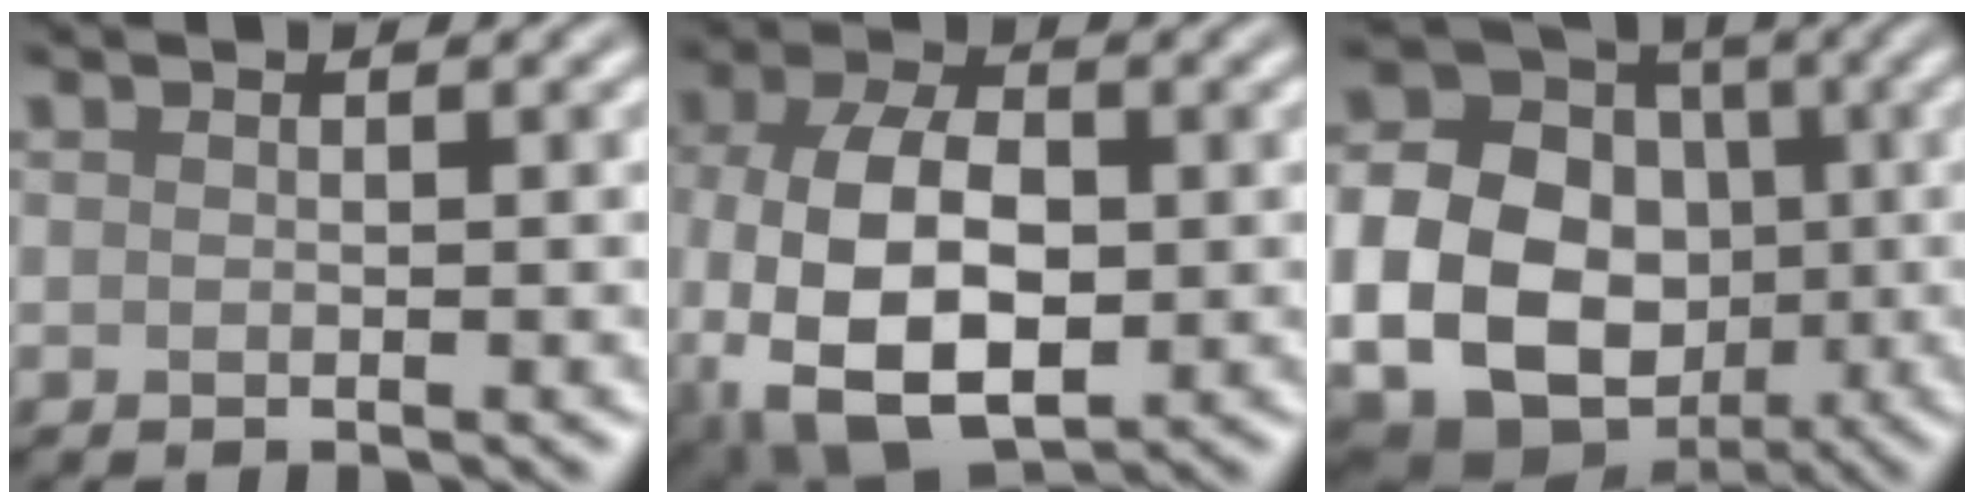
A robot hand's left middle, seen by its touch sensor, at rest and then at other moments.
{"total": 11.0, "force": [-2.1, 6.7, 8.4], "torque": [-0.195, -0.022, -0.037]}
{"total": 16.0, "force": [-2.1, 13.6, 8.2], "torque": [-0.167, -0.008, -0.051]}